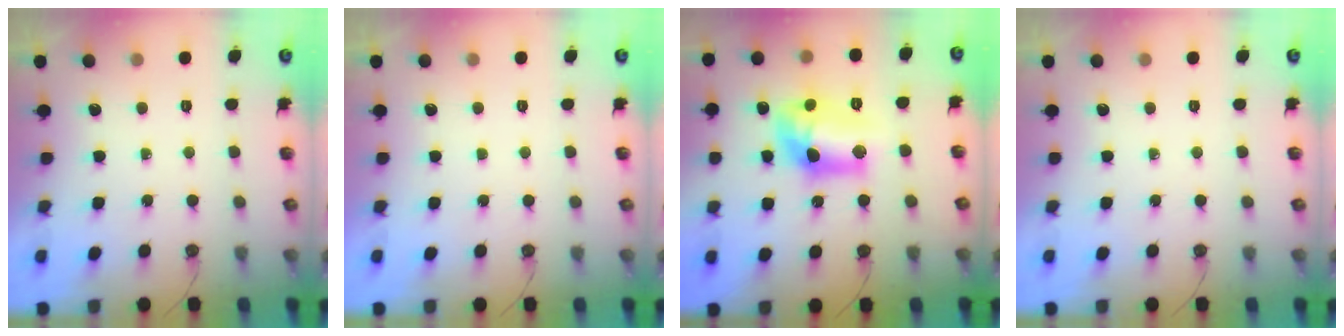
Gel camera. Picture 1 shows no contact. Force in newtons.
{"total": 0.0}
{"total": 16.1, "press": 15.6, "slide": 4.1}
{"total": 0.0}